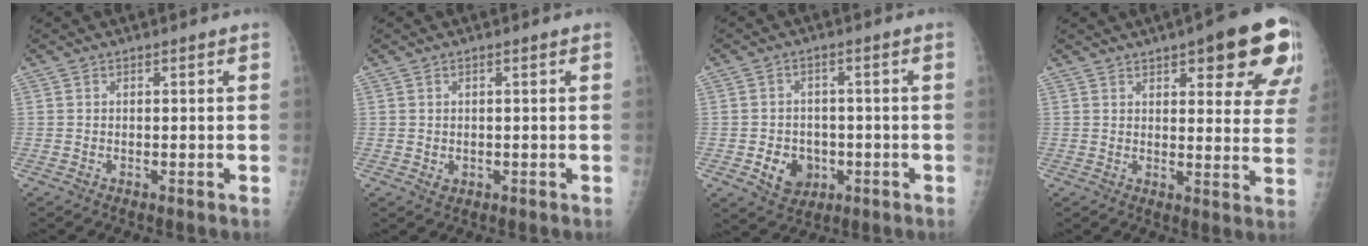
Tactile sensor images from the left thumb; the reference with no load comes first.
{"total": 1.4, "force": [-0.1, 1.1, 0.9], "torque": [-0.008, -0.002, 0.005]}
{"total": 6.7, "force": [-2.0, 5.5, 3.3], "torque": [-0.027, 0.009, -0.024]}
{"total": 17.3, "force": [9.0, 5.5, 13.7], "torque": [-0.140, -0.033, 0.108]}